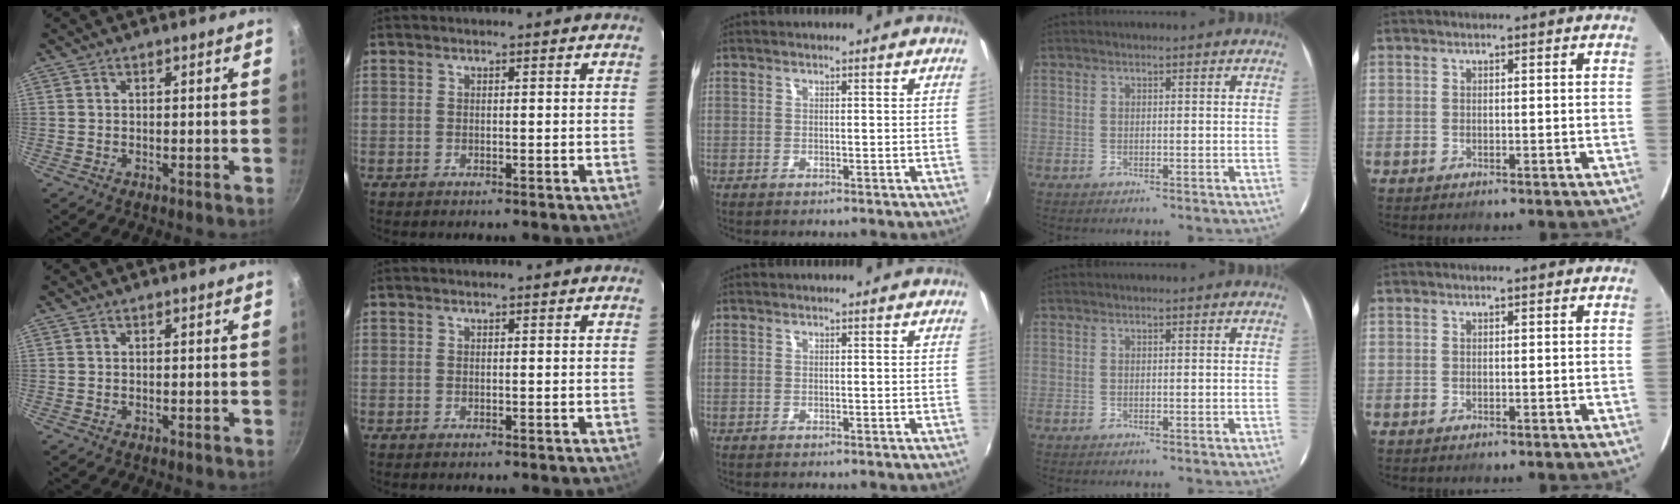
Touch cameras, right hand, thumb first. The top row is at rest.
{}